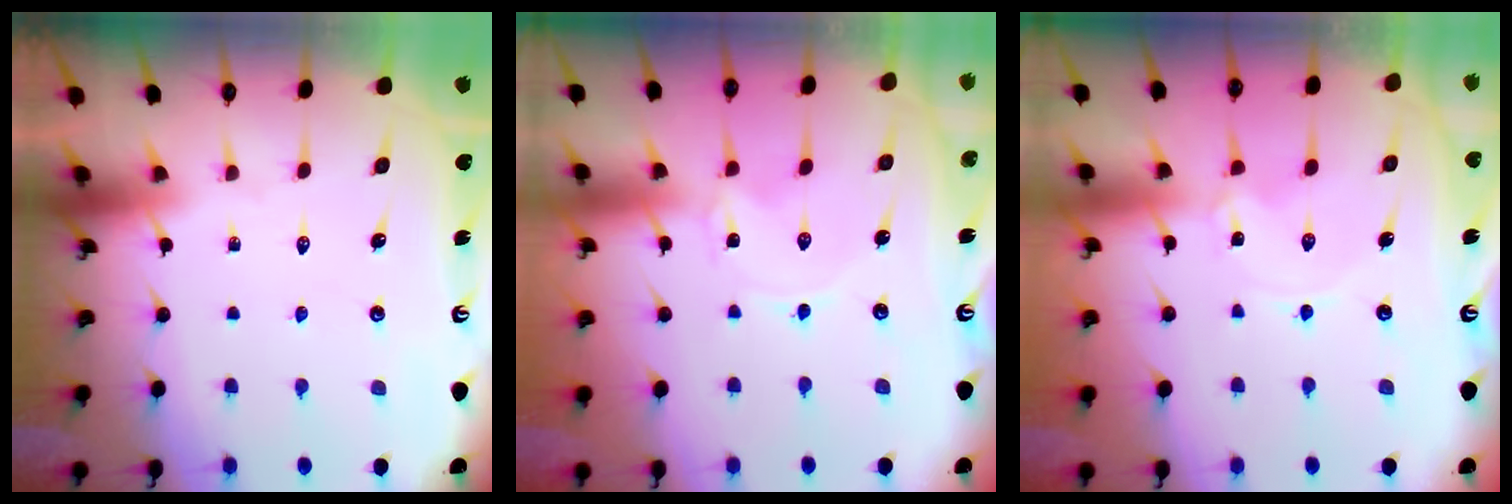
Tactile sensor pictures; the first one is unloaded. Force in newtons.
{"total": 0.0}
{"total": 0.7, "press": 0.6, "slide": 0.3}